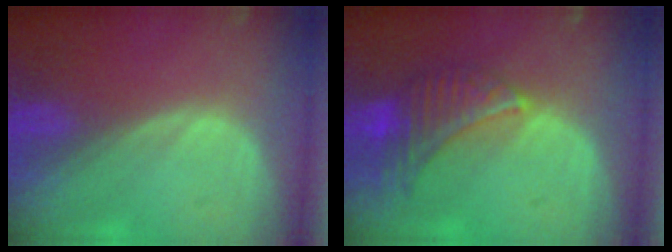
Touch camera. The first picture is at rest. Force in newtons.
{"total": 7.7, "press": 7.0, "slide": 3.2}